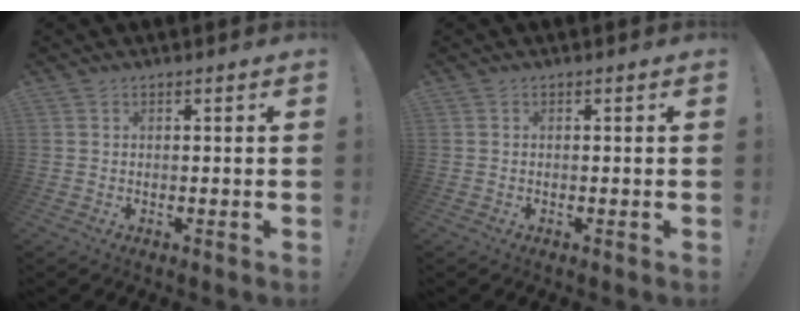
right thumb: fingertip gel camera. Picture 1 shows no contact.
{"total": 0.0}